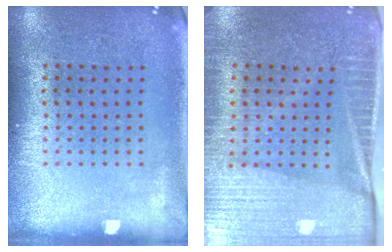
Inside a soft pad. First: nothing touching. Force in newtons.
{"total": 4.2, "press": 3.6, "slide": 2.1}